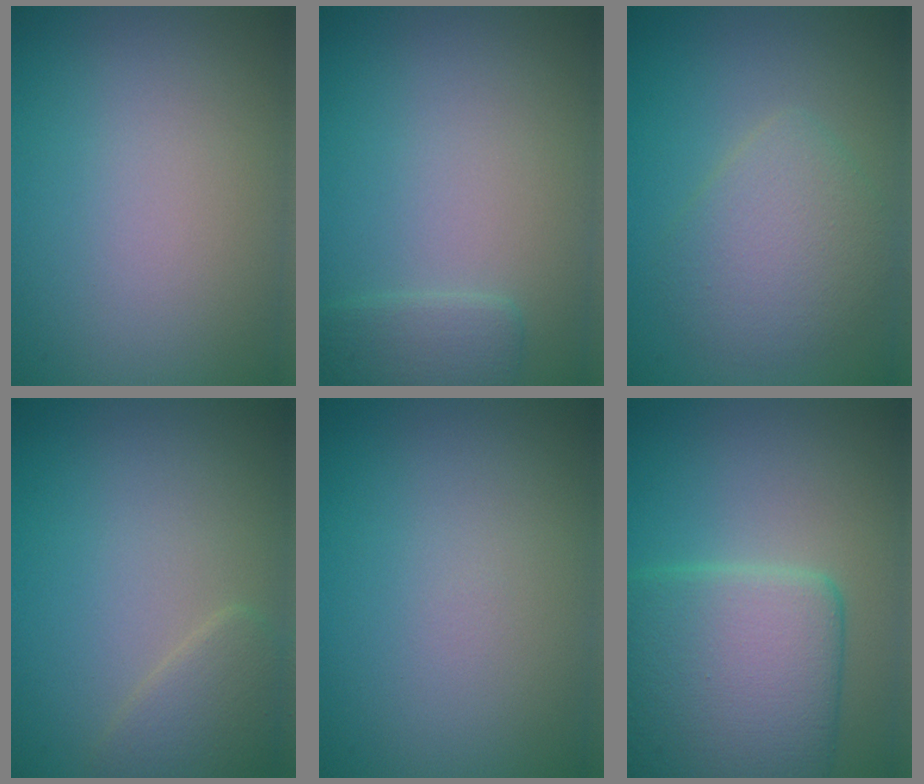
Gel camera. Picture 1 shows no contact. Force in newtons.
{"total": 1.8, "press": 1.8, "slide": 0.1}
{"total": 3.7, "press": 3.7, "slide": 0.0}
{"total": 2.2, "press": 2.2, "slide": 0.1}
{"total": 0.0}
{"total": 8.6, "press": 8.6, "slide": 0.6}